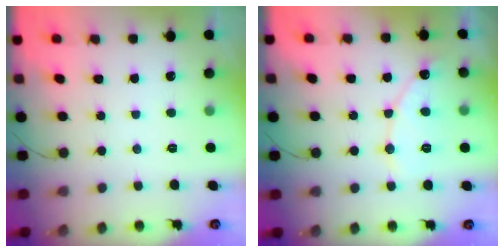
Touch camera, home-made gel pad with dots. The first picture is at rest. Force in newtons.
{"total": 8.5, "press": 8.5, "slide": 0.7}